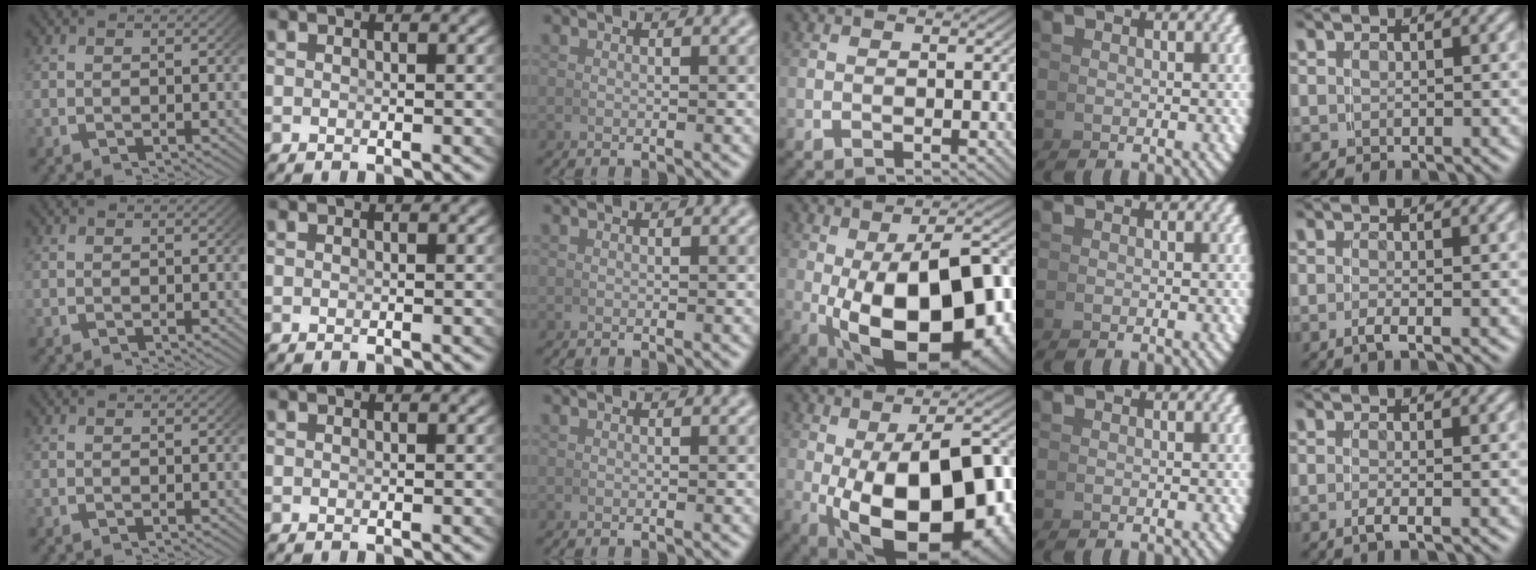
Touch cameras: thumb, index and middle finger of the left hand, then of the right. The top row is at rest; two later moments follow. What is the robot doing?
{"motion": "lift_and_place", "object": "bowl"}